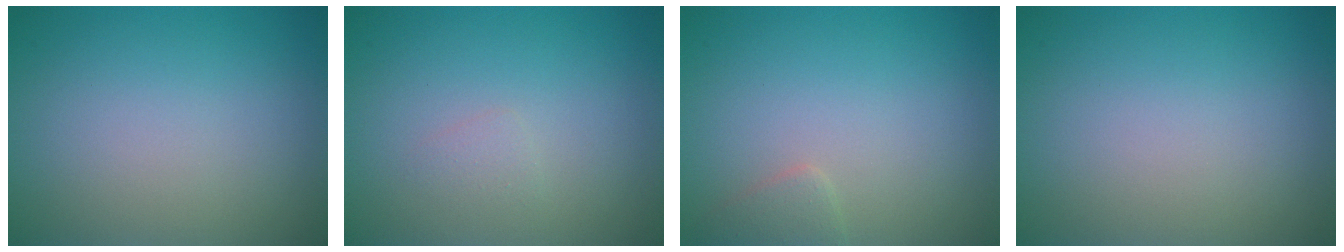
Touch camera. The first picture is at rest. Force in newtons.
{"total": 0.7, "press": 0.7, "slide": 0.0}
{"total": 1.2, "press": 1.2, "slide": 0.1}
{"total": 0.0}